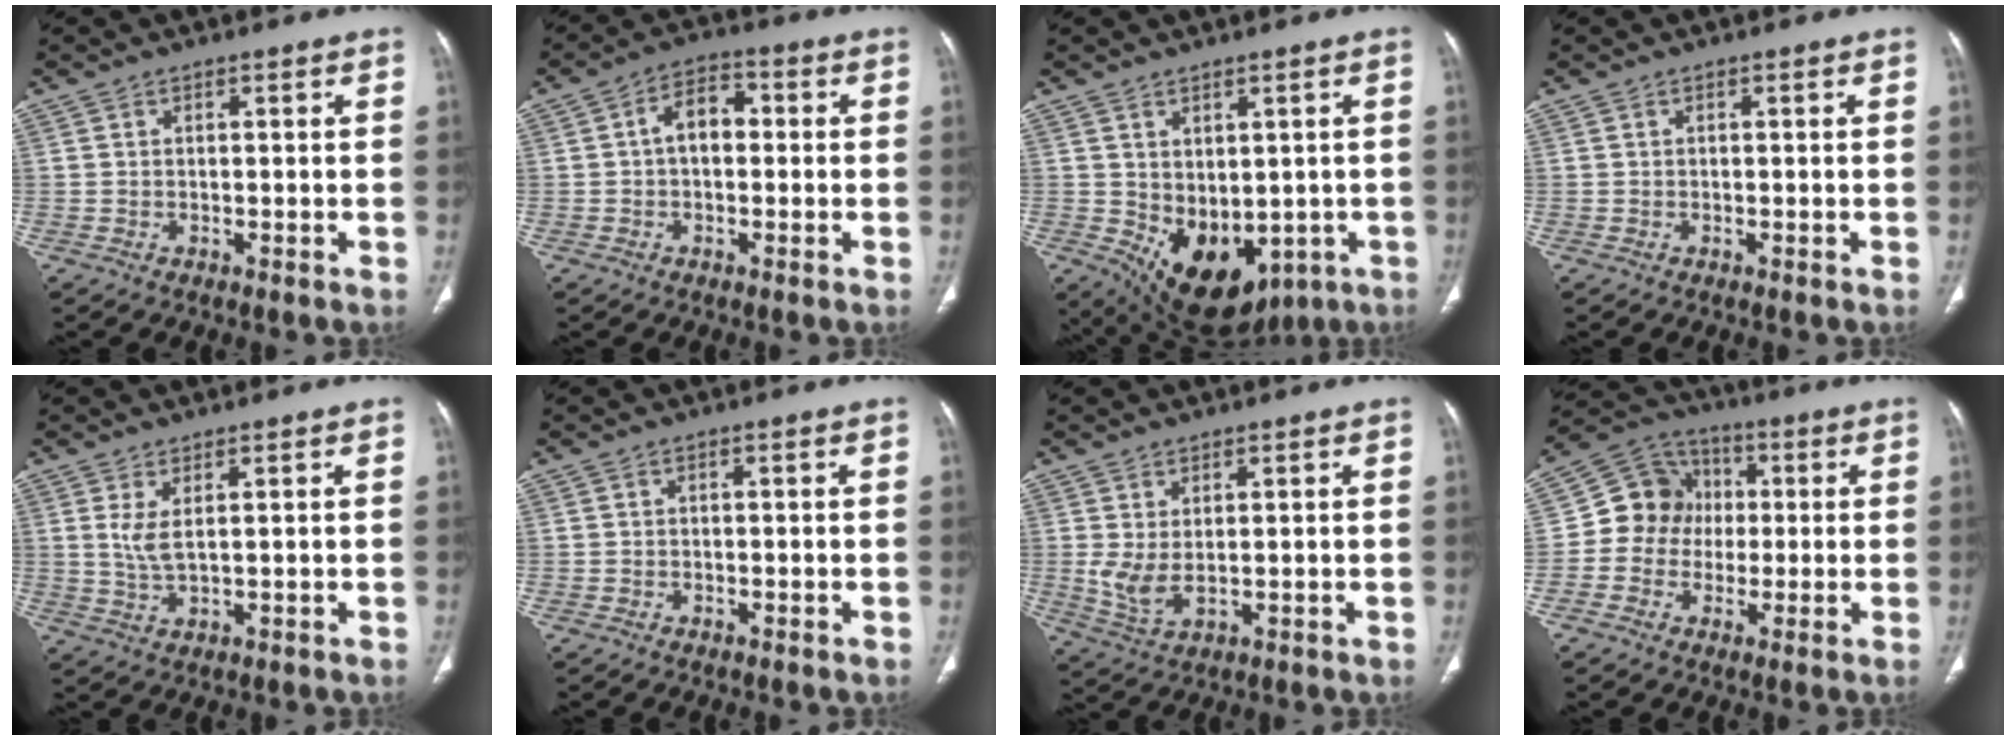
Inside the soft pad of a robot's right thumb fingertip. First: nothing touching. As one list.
[{"total": 6.1, "force": [0.2, 3.9, 4.7], "torque": [-0.065, 0.024, -0.007]}, {"total": 14.8, "force": [-3.8, 9.8, 10.4], "torque": [-0.135, -0.006, -0.021]}, {"total": 0.0}, {"total": 3.7, "force": [1.2, 1.0, 3.3], "torque": [-0.075, -0.011, 0.033]}, {"total": 0.0}, {"total": 4.9, "force": [0.8, 2.2, 4.3], "torque": [-0.092, -0.011, 0.025]}, {"total": 10.4, "force": [-0.2, 9.6, 4.1], "torque": [-0.034, 0.025, -0.018]}]